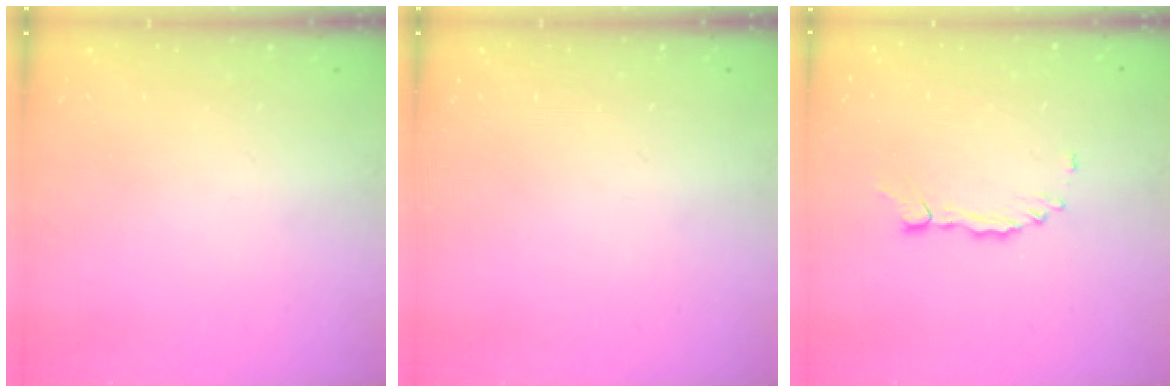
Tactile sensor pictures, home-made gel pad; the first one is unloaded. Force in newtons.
{"total": 0.0}
{"total": 1.5, "press": 1.5, "slide": 0.2}